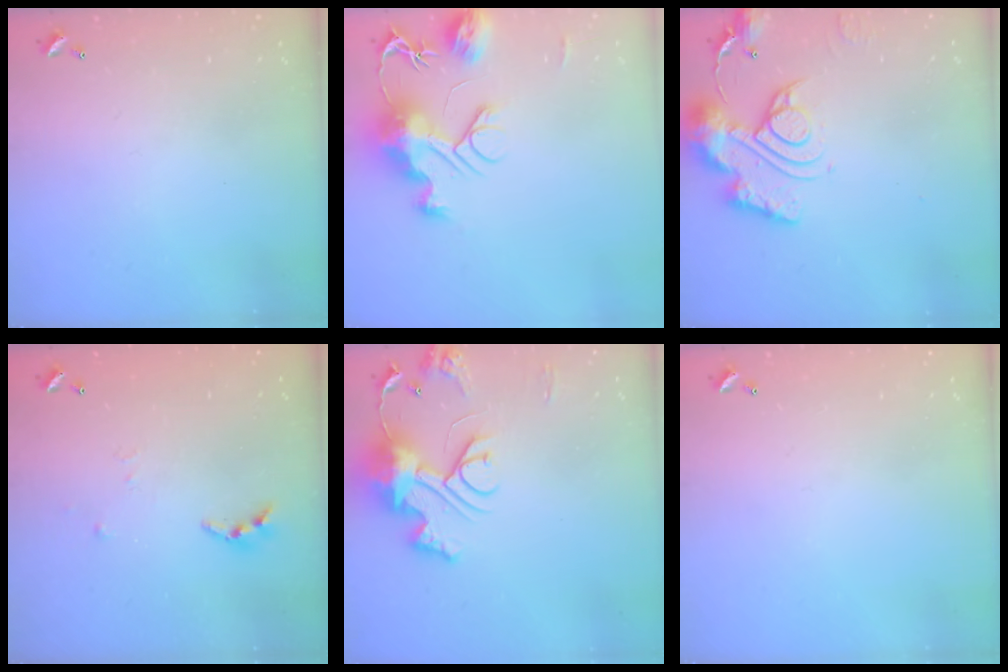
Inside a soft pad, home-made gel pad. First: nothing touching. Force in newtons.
{"total": 13.2, "press": 13.2, "slide": 1.1}
{"total": 15.0, "press": 14.9, "slide": 1.6}
{"total": 3.3, "press": 3.3, "slide": 0.4}
{"total": 13.2, "press": 13.1, "slide": 1.4}
{"total": 0.0}